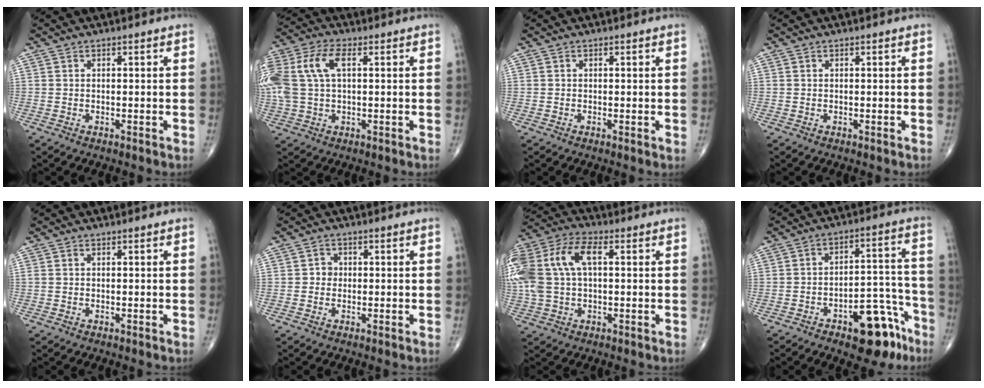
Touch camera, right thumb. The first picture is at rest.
{"total": 14.8, "force": [3.2, 8.4, 11.8], "torque": [-0.302, 0.030, 0.061]}
{"total": 0.5, "force": [0.0, 0.2, 0.5], "torque": [-0.012, -0.003, -0.002]}
{"total": 0.0}
{"total": 0.5, "force": [0.1, 0.3, 0.4], "torque": [-0.010, 0.009, 0.005]}
{"total": 1.8, "force": [-0.1, 1.7, 0.6], "torque": [0.003, 0.006, -0.007]}
{"total": 17.4, "force": [2.8, 9.9, 14.1], "torque": [-0.336, 0.036, 0.049]}
{"total": 13.7, "force": [-8.0, 6.1, 9.4], "torque": [-0.083, 0.075, -0.107]}